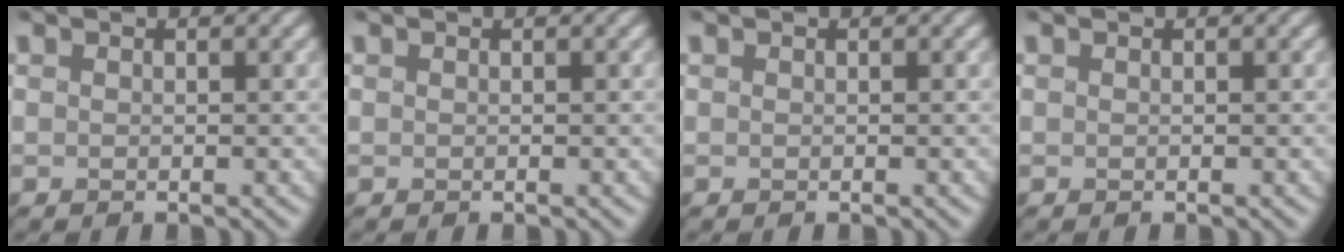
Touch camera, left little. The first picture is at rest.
{"total": 0.0}
{"total": 0.0}
{"total": 0.0}